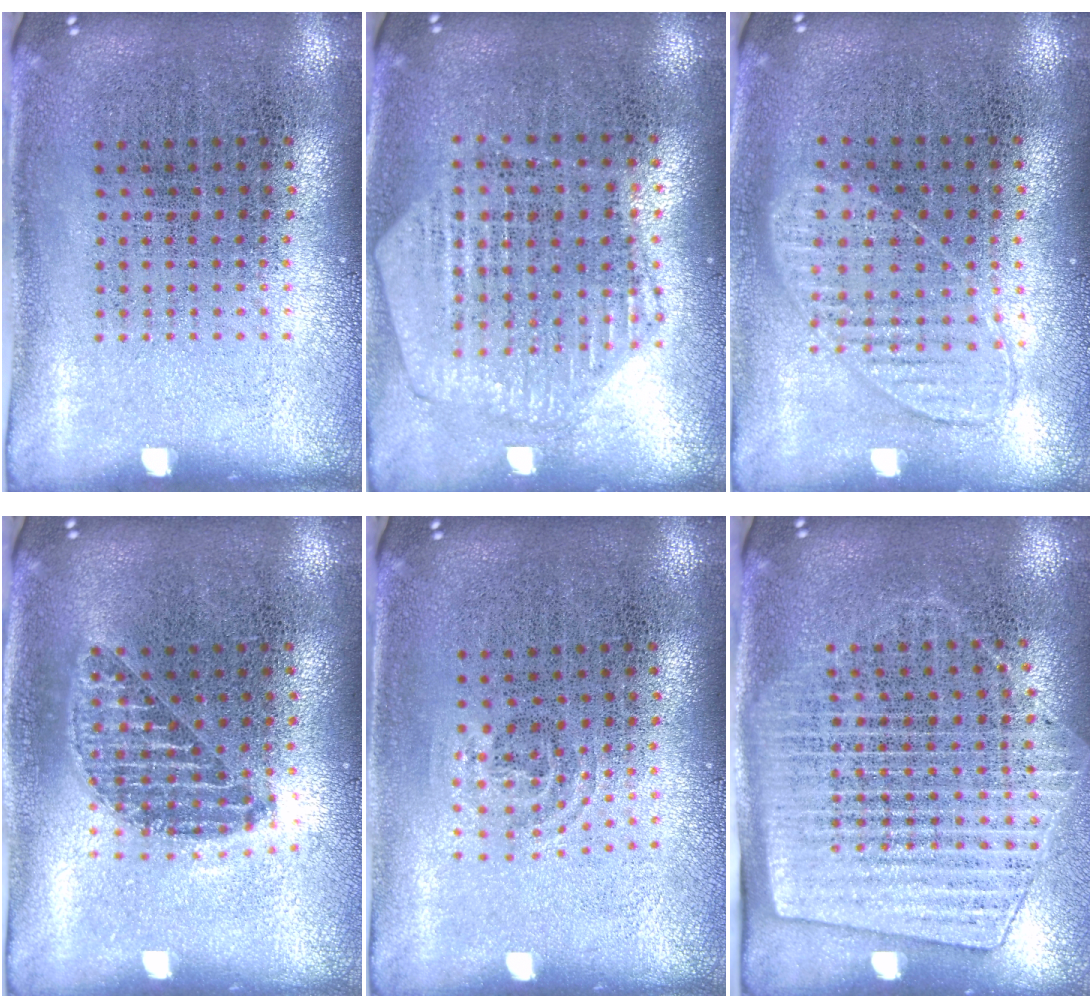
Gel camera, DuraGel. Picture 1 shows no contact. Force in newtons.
{"total": 1.1, "press": 1.1, "slide": 0.2}
{"total": 0.9, "press": 0.8, "slide": 0.3}
{"total": 1.1, "press": 1.0, "slide": 0.5}
{"total": 0.9, "press": 0.6, "slide": 0.6}
{"total": 1.8, "press": 1.5, "slide": 1.0}